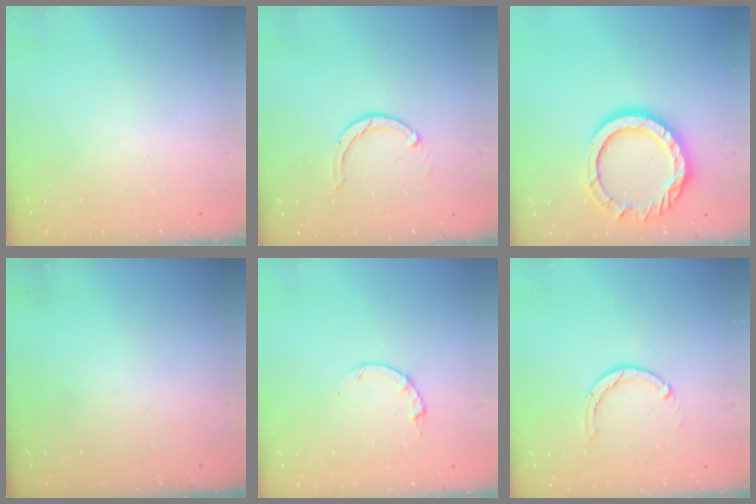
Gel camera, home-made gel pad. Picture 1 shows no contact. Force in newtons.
{"total": 2.2, "press": 2.2, "slide": 0.3}
{"total": 13.9, "press": 13.9, "slide": 1.0}
{"total": 0.0}
{"total": 2.2, "press": 2.1, "slide": 0.4}
{"total": 2.0, "press": 2.0, "slide": 0.3}